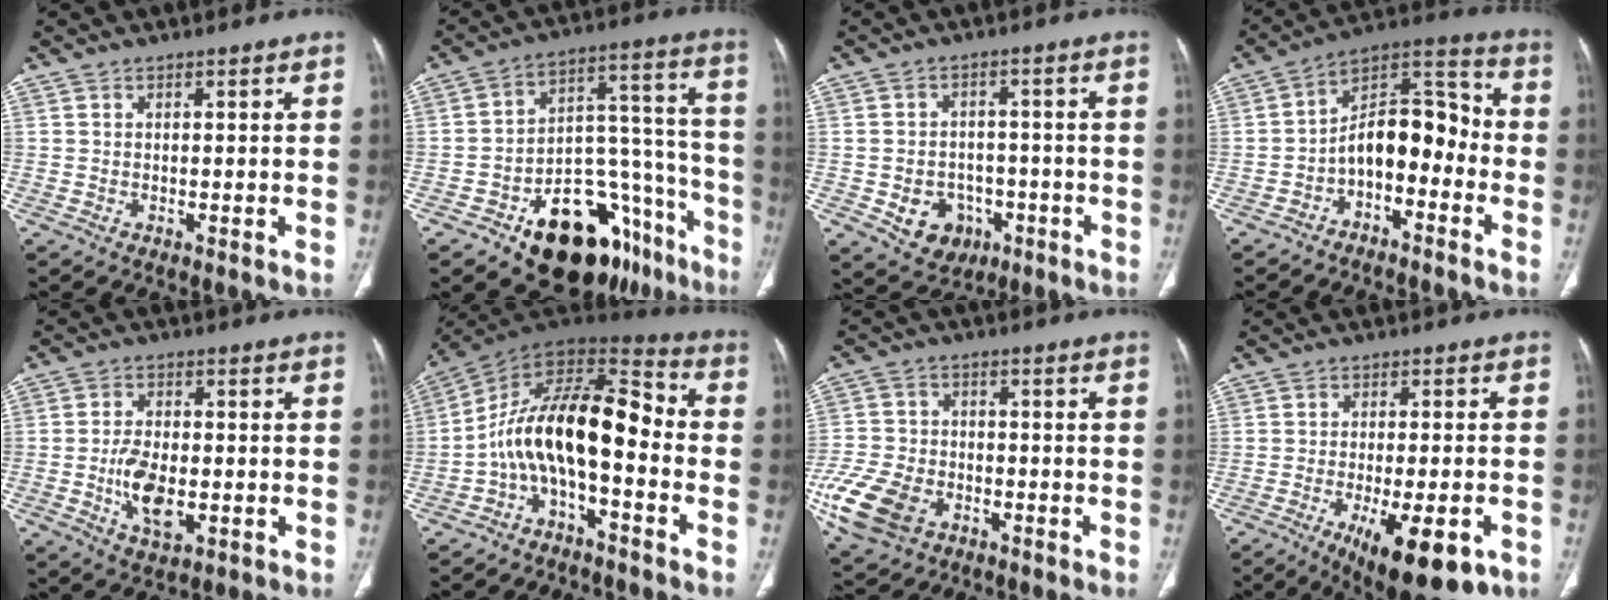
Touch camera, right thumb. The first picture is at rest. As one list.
[{"total": 24.8, "force": [-13.5, 13.7, 15.7], "torque": [-0.139, 0.117, -0.190]}, {"total": 8.5, "force": [-3.0, 6.9, 3.8], "torque": [-0.035, 0.025, -0.033]}, {"total": 12.6, "force": [-3.9, 7.3, 9.5], "torque": [-0.122, 0.079, -0.074]}, {"total": 8.5, "force": [-1.8, 4.5, 7.0], "torque": [-0.123, 0.003, -0.027]}, {"total": 15.5, "force": [-4.1, 6.8, 13.3], "torque": [-0.209, 0.102, -0.081]}, {"total": 13.5, "force": [-5.8, 9.1, 8.0], "torque": [-0.170, 0.009, -0.105]}, {"total": 15.3, "force": [-7.3, 5.4, 12.4], "torque": [-0.153, 0.005, -0.095]}]